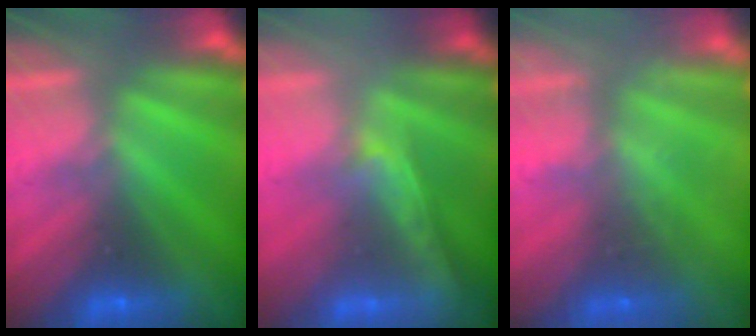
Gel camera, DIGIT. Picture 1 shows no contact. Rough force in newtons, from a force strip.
{"total": 1.8}
{"total": 2.3}